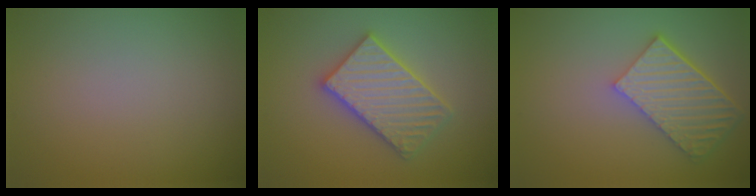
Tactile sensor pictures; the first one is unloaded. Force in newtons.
{"total": 5.4, "press": 5.3, "slide": 0.8}
{"total": 5.9, "press": 4.3, "slide": 4.0}